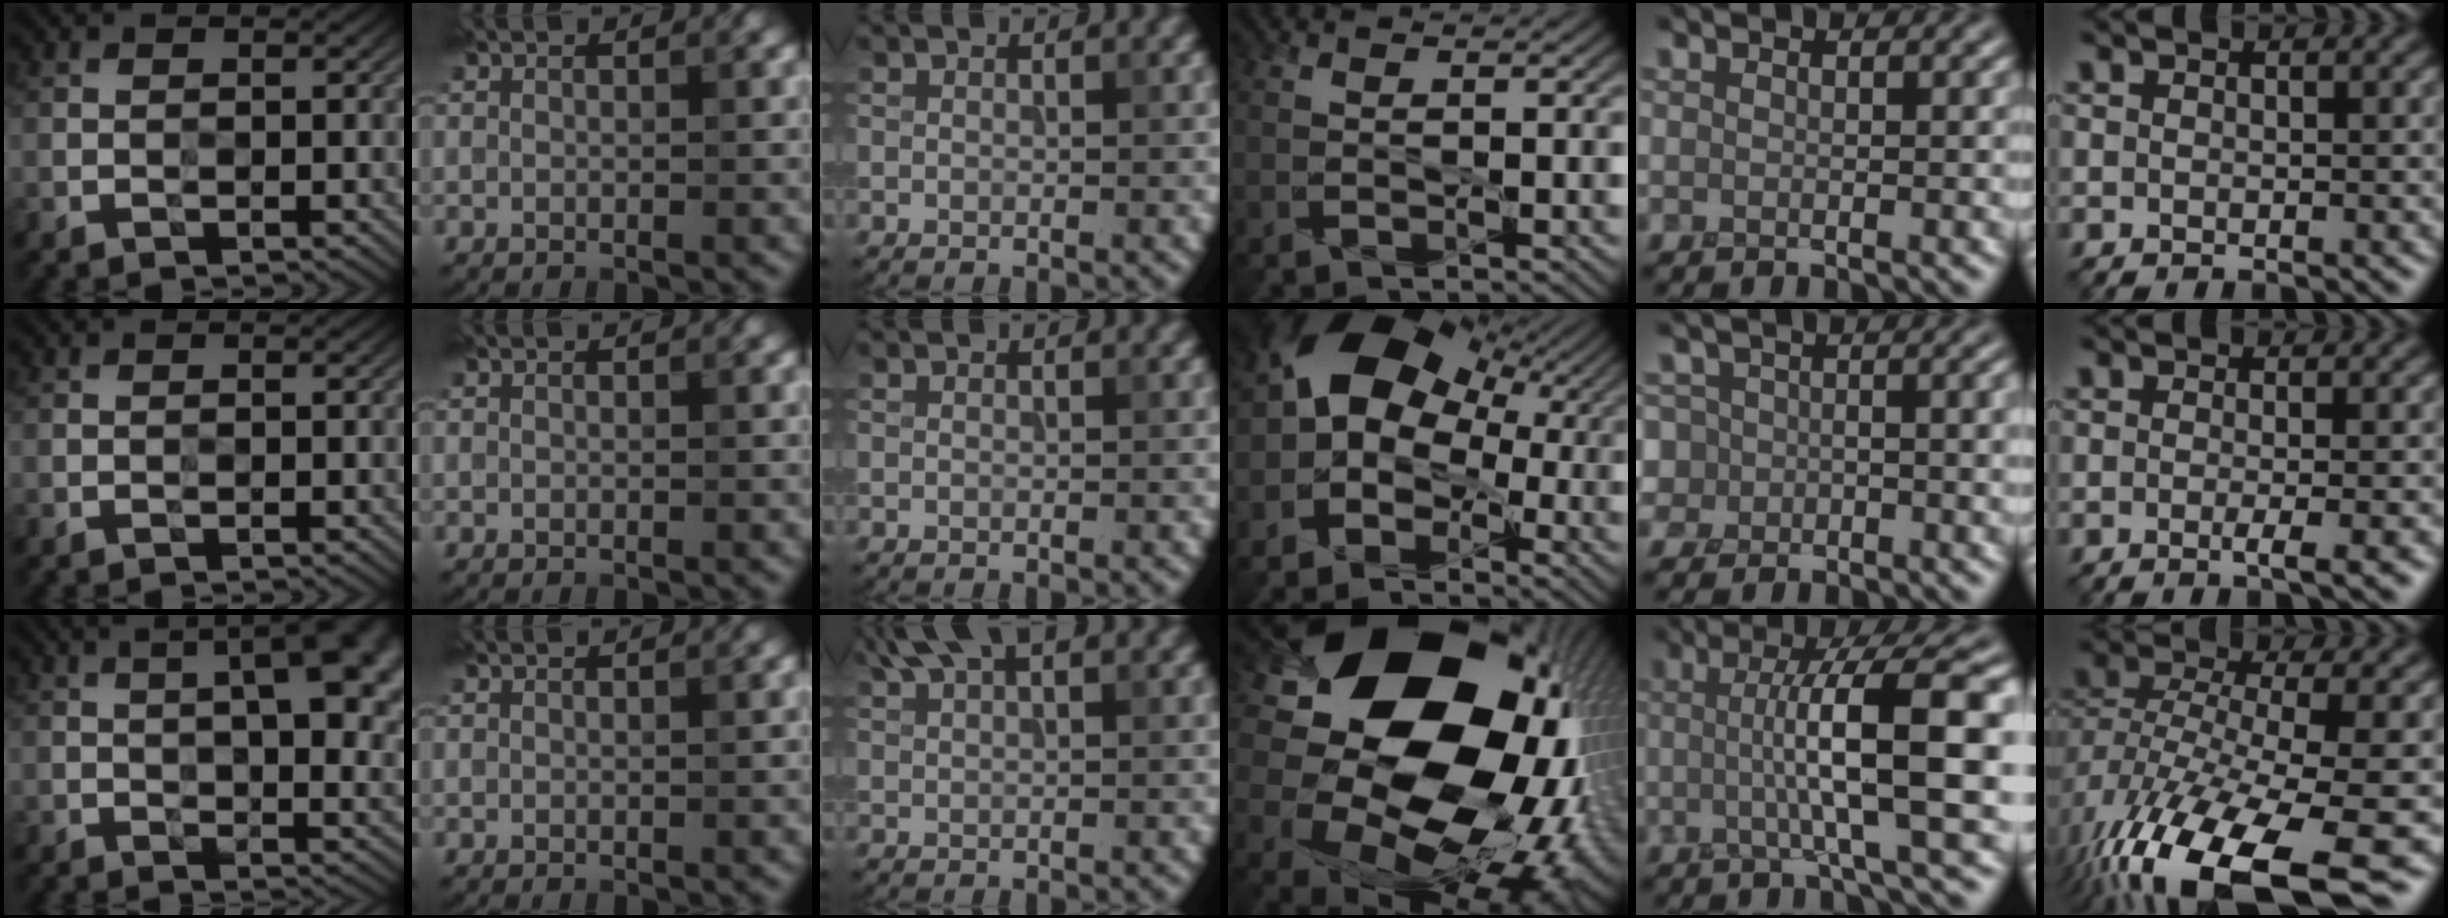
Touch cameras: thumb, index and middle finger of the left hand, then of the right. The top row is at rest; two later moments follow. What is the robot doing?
{"motion": "peel", "object": "tape"}